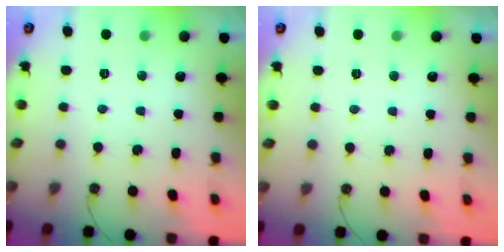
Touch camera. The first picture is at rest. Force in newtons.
{"total": 0.0}